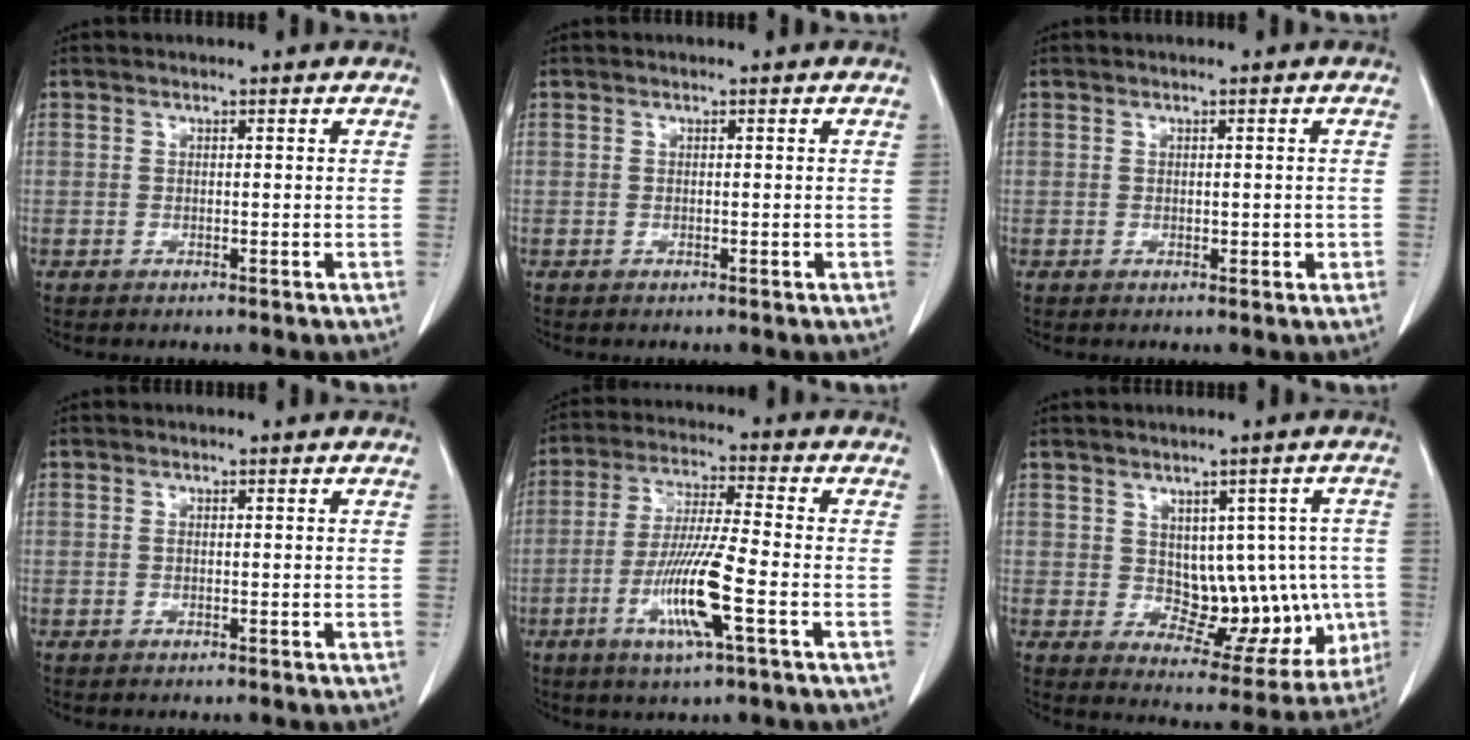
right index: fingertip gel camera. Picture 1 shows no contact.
{"total": 0.0}
{"total": 1.4, "force": [-0.2, 0.8, 1.2], "torque": [-0.014, 0.002, 0.002]}
{"total": 0.0}
{"total": 11.1, "force": [-3.8, 0.0, 10.4], "torque": [-0.205, -0.014, -0.076]}
{"total": 11.7, "force": [0.0, 6.9, 9.5], "torque": [-0.101, 0.017, 0.026]}